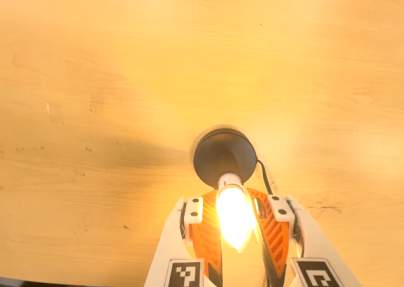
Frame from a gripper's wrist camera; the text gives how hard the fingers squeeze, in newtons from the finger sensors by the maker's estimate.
{"total": 13.0, "left": 12.4, "right": 13.6}